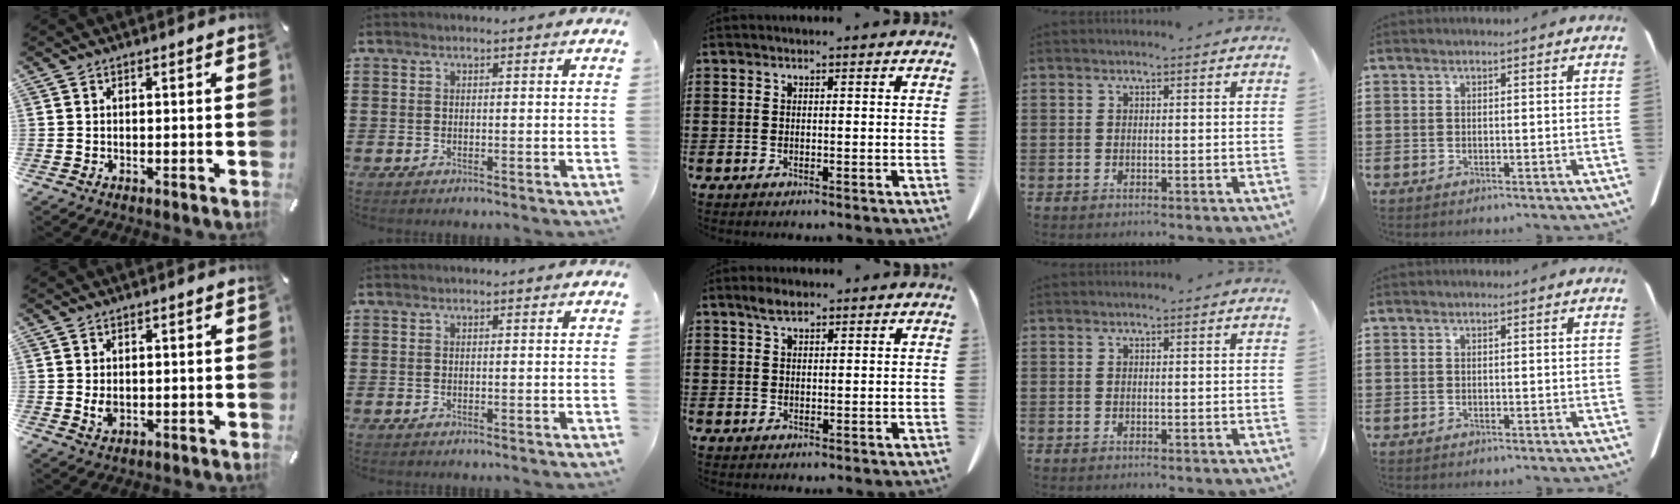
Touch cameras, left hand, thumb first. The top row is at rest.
{"thumb": {"total": 2.3, "force": [0.1, 1.6, 1.7], "torque": [-0.040, 0.000, 0.000]}, "middle": {"total": 2.2, "force": [1.6, 1.0, 1.2], "torque": [-0.029, 0.003, 0.030]}}